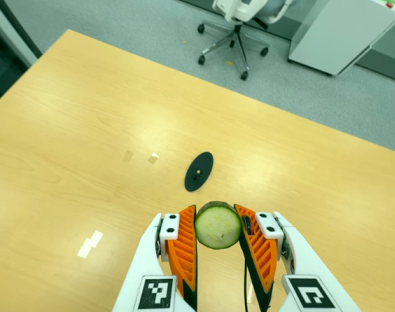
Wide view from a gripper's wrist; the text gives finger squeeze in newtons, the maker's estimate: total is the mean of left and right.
{"total": 9.2, "left": 8.5, "right": 9.9}